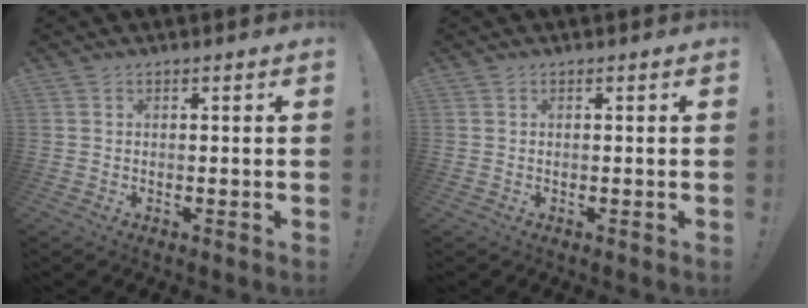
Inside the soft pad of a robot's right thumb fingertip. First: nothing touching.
{"total": 0.0}